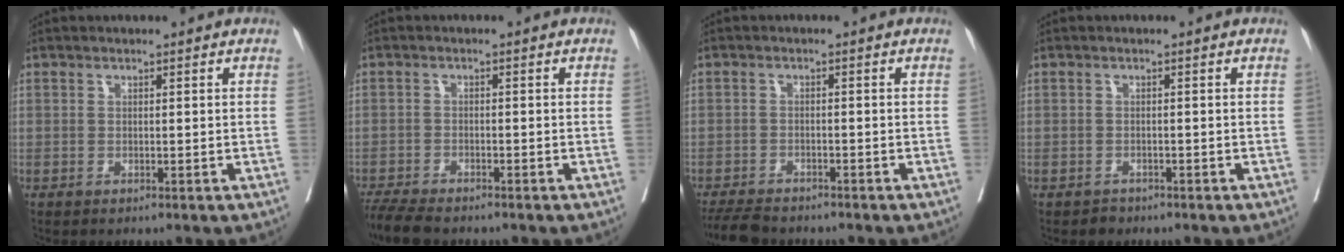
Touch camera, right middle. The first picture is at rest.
{"total": 5.9, "force": [-5.3, 1.0, 2.6], "torque": [-0.044, -0.017, -0.093]}
{"total": 5.6, "force": [-5.2, 1.3, 1.7], "torque": [-0.025, -0.014, -0.088]}
{"total": 1.2, "force": [-1.0, 0.7, 0.0], "torque": [-0.001, 0.002, -0.017]}